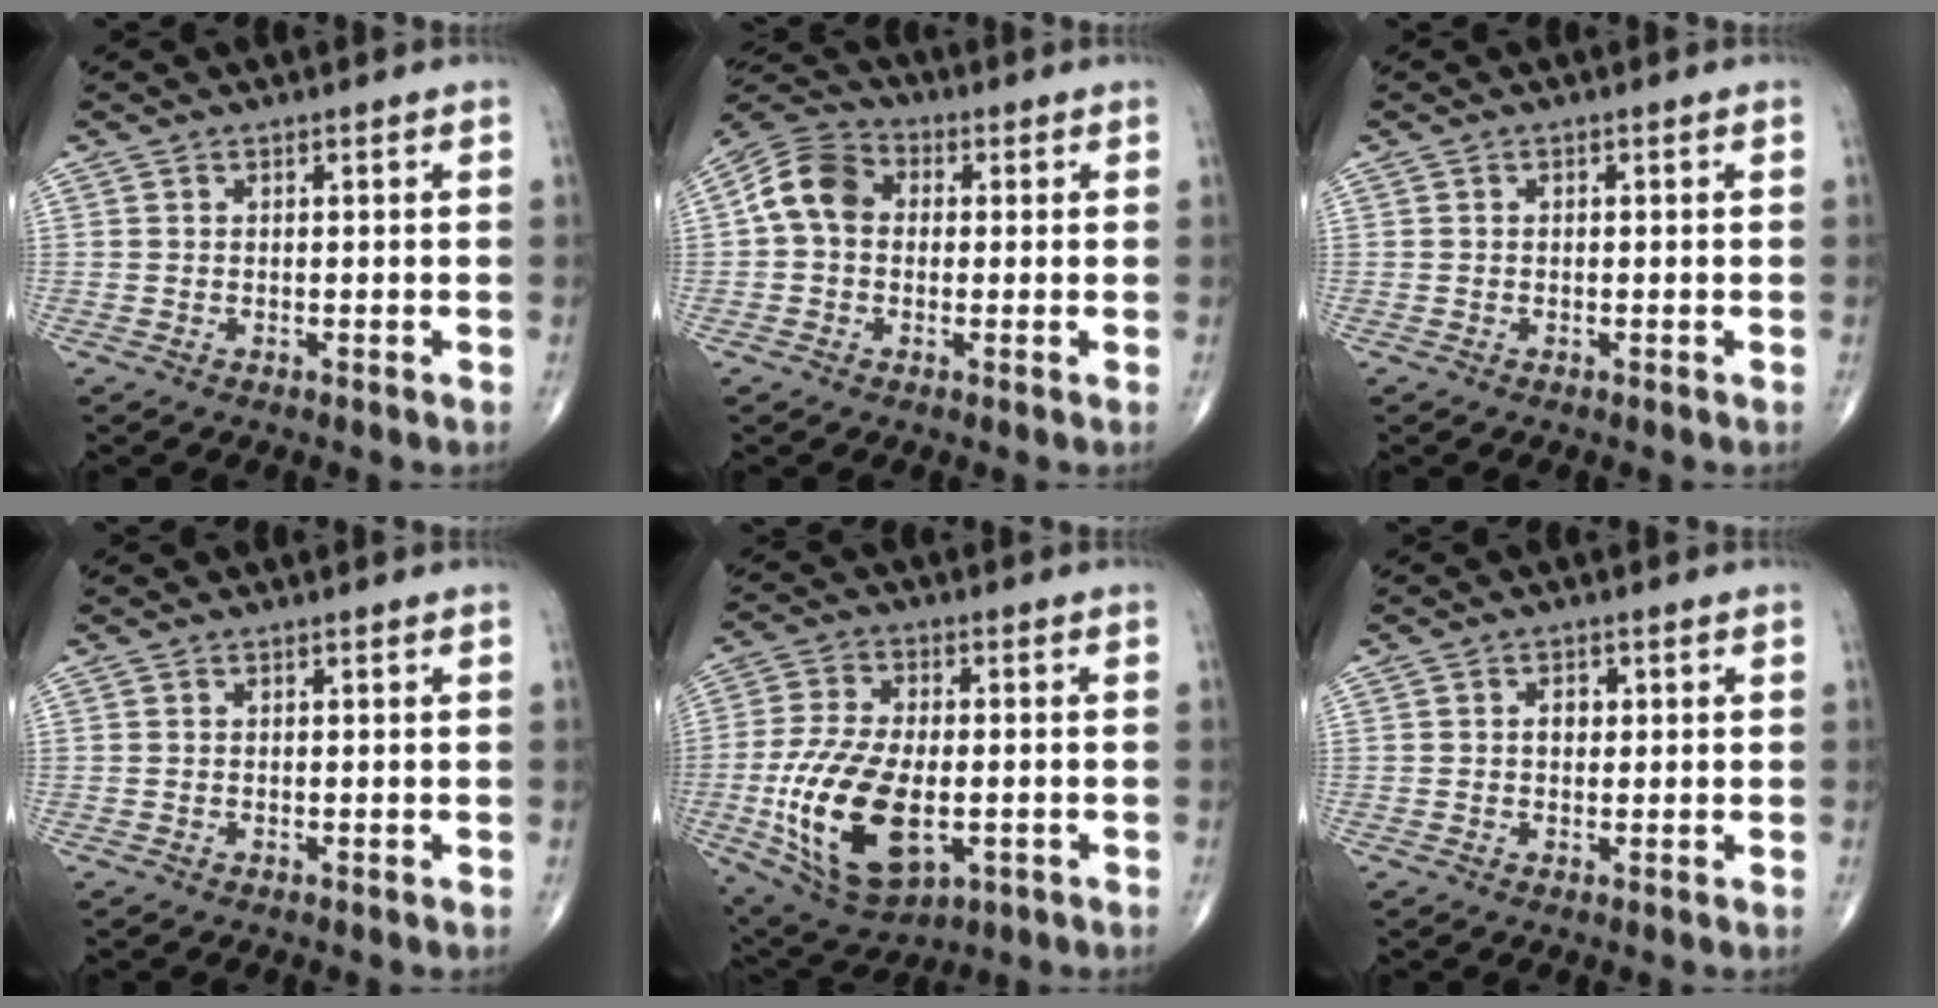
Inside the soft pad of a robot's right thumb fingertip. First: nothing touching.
{"total": 8.8, "force": [0.5, 6.9, 5.5], "torque": [-0.095, 0.027, -0.005]}
{"total": 0.0}
{"total": 0.0}
{"total": 19.1, "force": [-4.1, 10.0, 15.7], "torque": [-0.305, -0.003, -0.056]}
{"total": 1.9, "force": [0.2, 1.4, 1.2], "torque": [-0.009, 0.003, -0.001]}